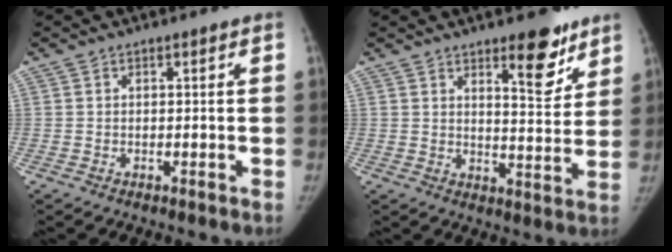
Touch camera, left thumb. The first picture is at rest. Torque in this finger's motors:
{"motor_torque": [0.45, -0.21, 0.74, -0.80, 0.25]}